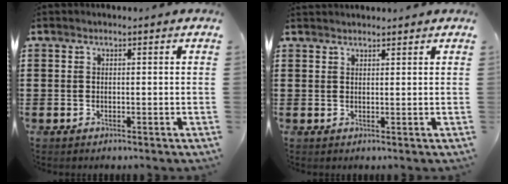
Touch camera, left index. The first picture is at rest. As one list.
[{"total": 1.3, "force": [1.2, 0.2, 0.1], "torque": [-0.004, 0.000, 0.024]}]